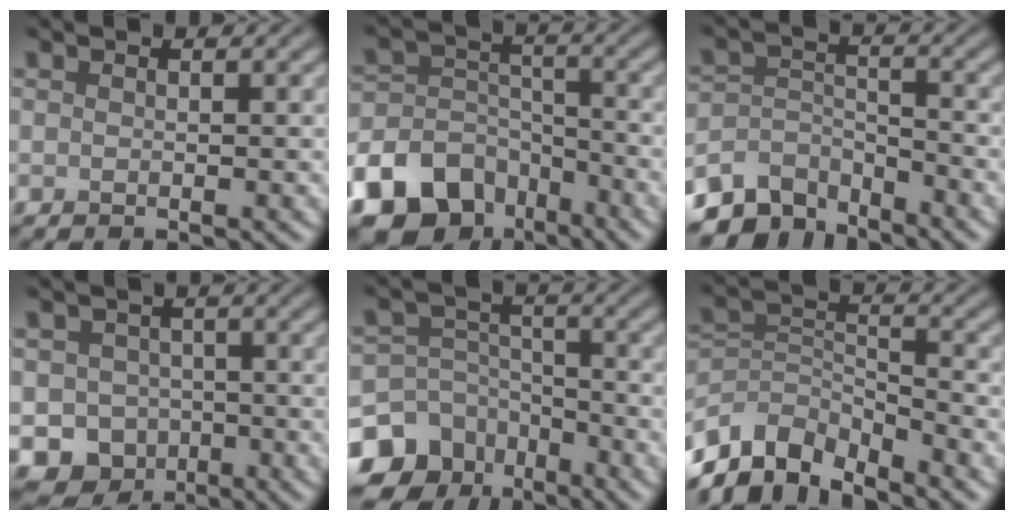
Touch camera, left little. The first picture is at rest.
{"total": 13.7, "force": [-9.1, 9.3, 4.4], "torque": [-0.105, -0.032, -0.154]}
{"total": 6.1, "force": [-5.3, 2.6, 1.5], "torque": [-0.026, -0.011, -0.104]}
{"total": 9.6, "force": [-4.7, 8.2, 2.0], "torque": [-0.006, -0.044, -0.086]}
{"total": 11.7, "force": [-7.4, 8.5, 3.0], "torque": [-0.069, -0.031, -0.130]}
{"total": 7.7, "force": [-6.1, 3.4, 3.3], "torque": [-0.057, -0.010, -0.128]}